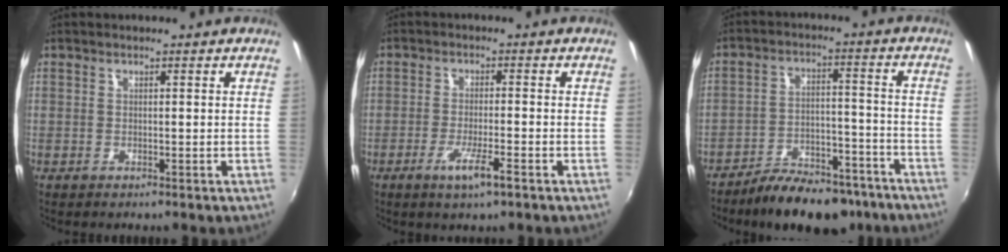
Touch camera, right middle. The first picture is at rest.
{"total": 5.3, "force": [-3.0, 0.3, 4.3], "torque": [-0.088, -0.012, -0.054]}
{"total": 15.5, "force": [-12.6, 6.0, 6.9], "torque": [-0.120, 0.009, -0.173]}